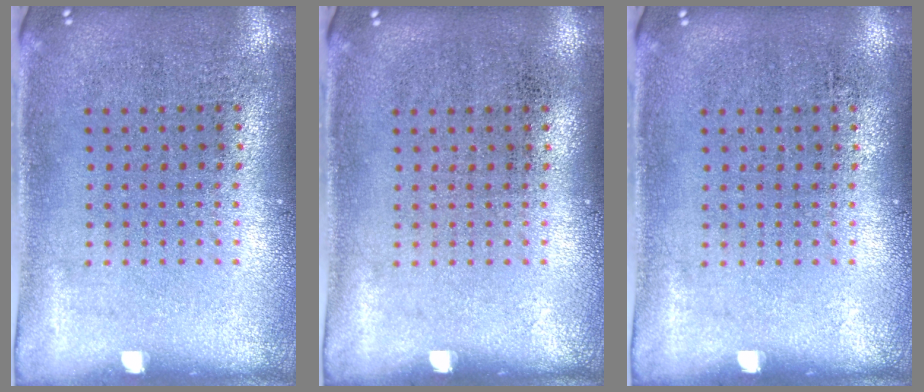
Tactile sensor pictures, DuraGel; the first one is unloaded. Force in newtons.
{"total": 0.0}
{"total": 0.0}